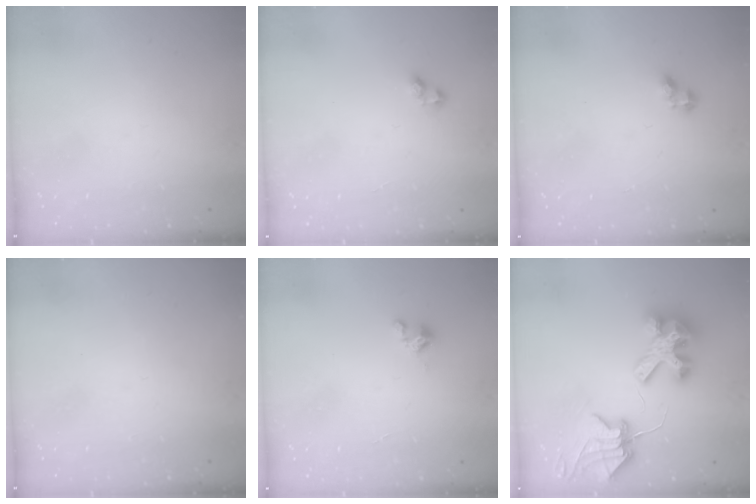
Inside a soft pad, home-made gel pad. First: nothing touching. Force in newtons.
{"total": 2.9, "press": 2.6, "slide": 1.3}
{"total": 3.2, "press": 3.1, "slide": 0.4}
{"total": 0.0}
{"total": 0.9, "press": 0.9, "slide": 0.2}
{"total": 8.5, "press": 8.5, "slide": 0.9}